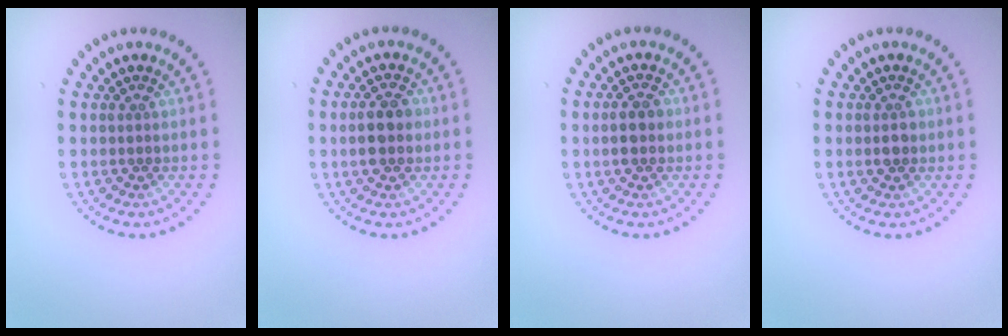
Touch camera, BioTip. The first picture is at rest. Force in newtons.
{"total": 3.1, "press": 3.1, "slide": 0.2}
{"total": 2.0, "press": 2.0, "slide": 0.2}
{"total": 1.3, "press": 1.3, "slide": 0.1}